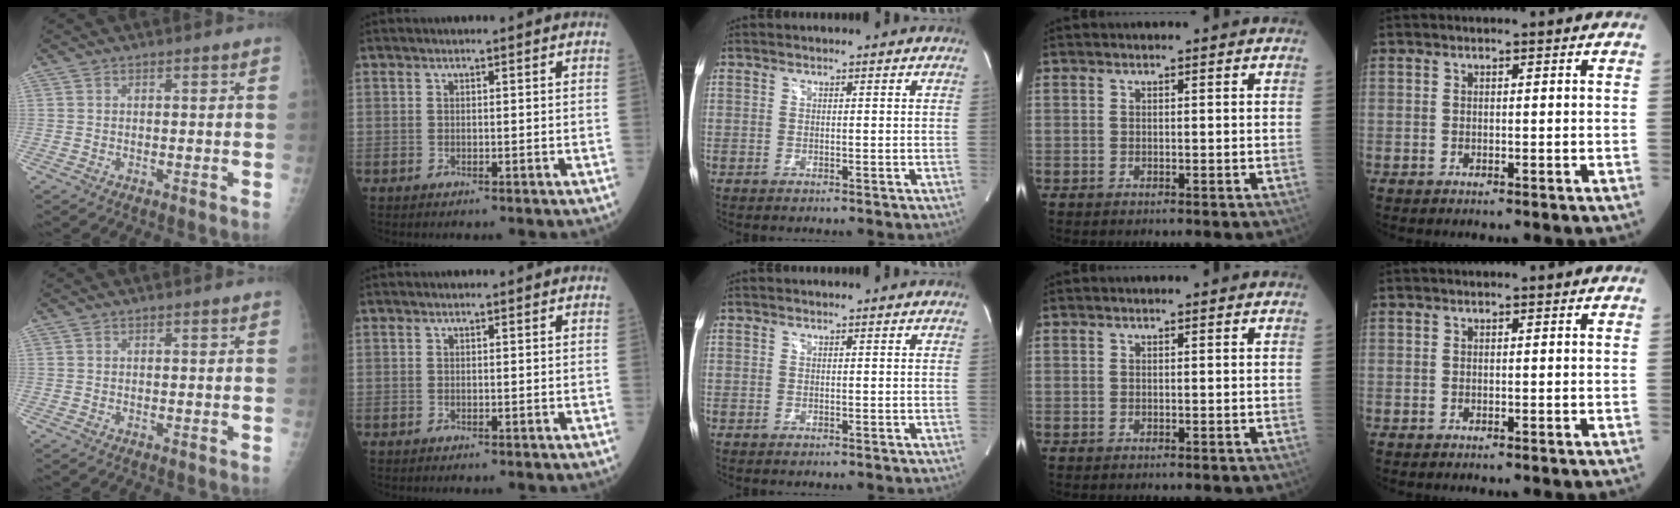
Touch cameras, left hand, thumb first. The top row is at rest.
{}